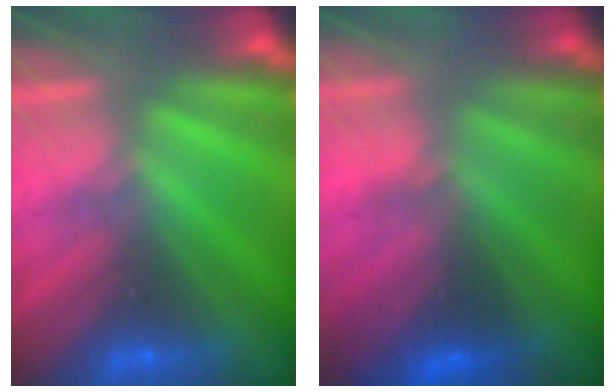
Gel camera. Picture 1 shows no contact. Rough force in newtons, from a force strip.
{"total": 2.2}